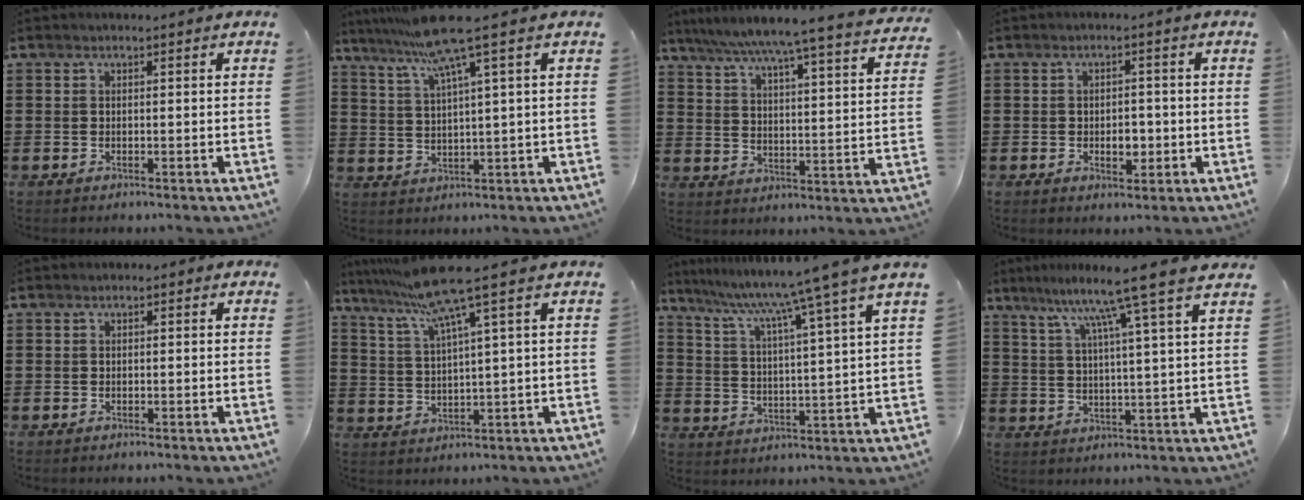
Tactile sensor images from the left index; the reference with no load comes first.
{"total": 9.0, "force": [5.5, -0.7, 7.1], "torque": [-0.160, -0.023, 0.092]}
{"total": 6.2, "force": [5.4, -1.2, 2.8], "torque": [-0.074, -0.046, 0.083]}
{"total": 3.3, "force": [-0.8, 2.1, 2.5], "torque": [-0.042, 0.002, -0.019]}
{"total": 0.7, "force": [-0.4, 0.6, 0.1], "torque": [-0.004, 0.001, -0.009]}
{"total": 9.4, "force": [5.9, -0.6, 7.3], "torque": [-0.176, -0.030, 0.094]}
{"total": 8.4, "force": [6.9, -2.0, 4.4], "torque": [-0.113, -0.047, 0.104]}
{"total": 9.1, "force": [6.5, -1.6, 6.1], "torque": [-0.135, -0.029, 0.099]}